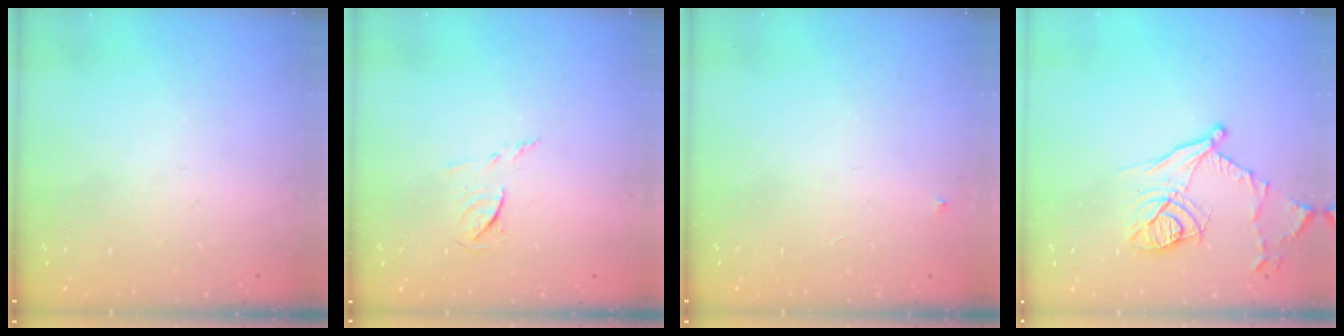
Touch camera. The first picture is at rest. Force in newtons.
{"total": 7.3, "press": 7.3, "slide": 0.5}
{"total": 3.0, "press": 2.9, "slide": 0.4}
{"total": 13.8, "press": 13.7, "slide": 1.8}